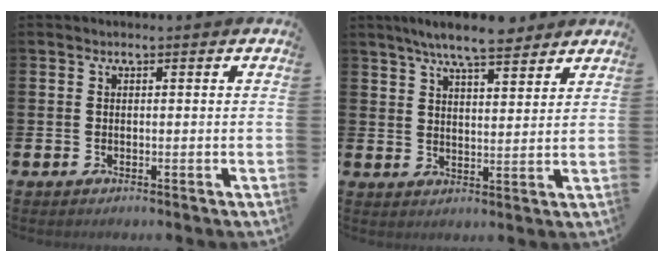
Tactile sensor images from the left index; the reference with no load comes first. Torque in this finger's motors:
{"motor_torque": [0.99, -1.15, 0.80, 0.21]}